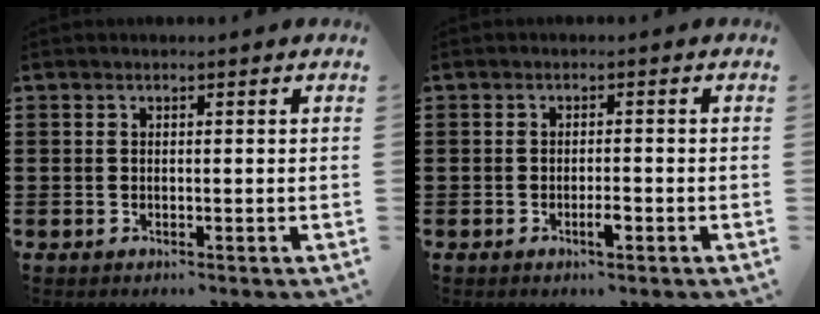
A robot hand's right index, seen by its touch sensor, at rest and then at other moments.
{"total": 2.0, "force": [-1.0, 0.5, 1.7], "torque": [-0.029, 0.001, -0.018]}